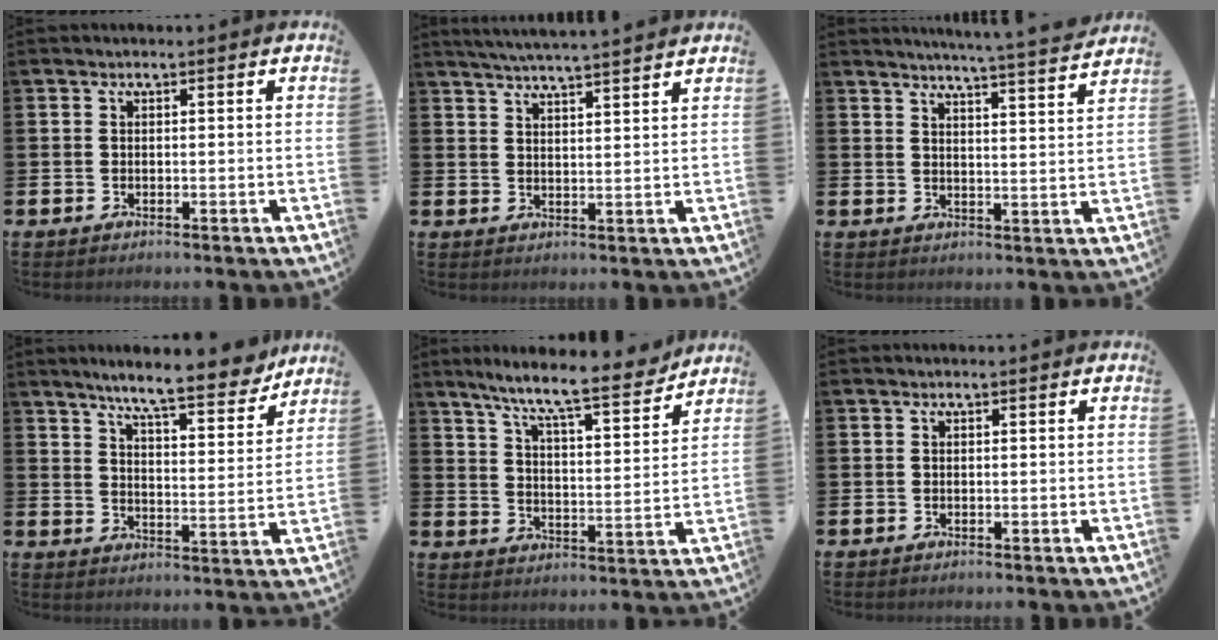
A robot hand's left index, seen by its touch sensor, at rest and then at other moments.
{"total": 4.6, "force": [4.5, -0.8, 0.6], "torque": [-0.030, -0.020, 0.081]}
{"total": 5.1, "force": [4.9, -1.1, 0.9], "torque": [-0.023, -0.038, 0.082]}
{"total": 9.1, "force": [8.2, 0.9, 3.9], "torque": [-0.081, -0.049, 0.140]}
{"total": 9.4, "force": [8.4, 0.5, 4.1], "torque": [-0.106, -0.052, 0.142]}
{"total": 0.0}